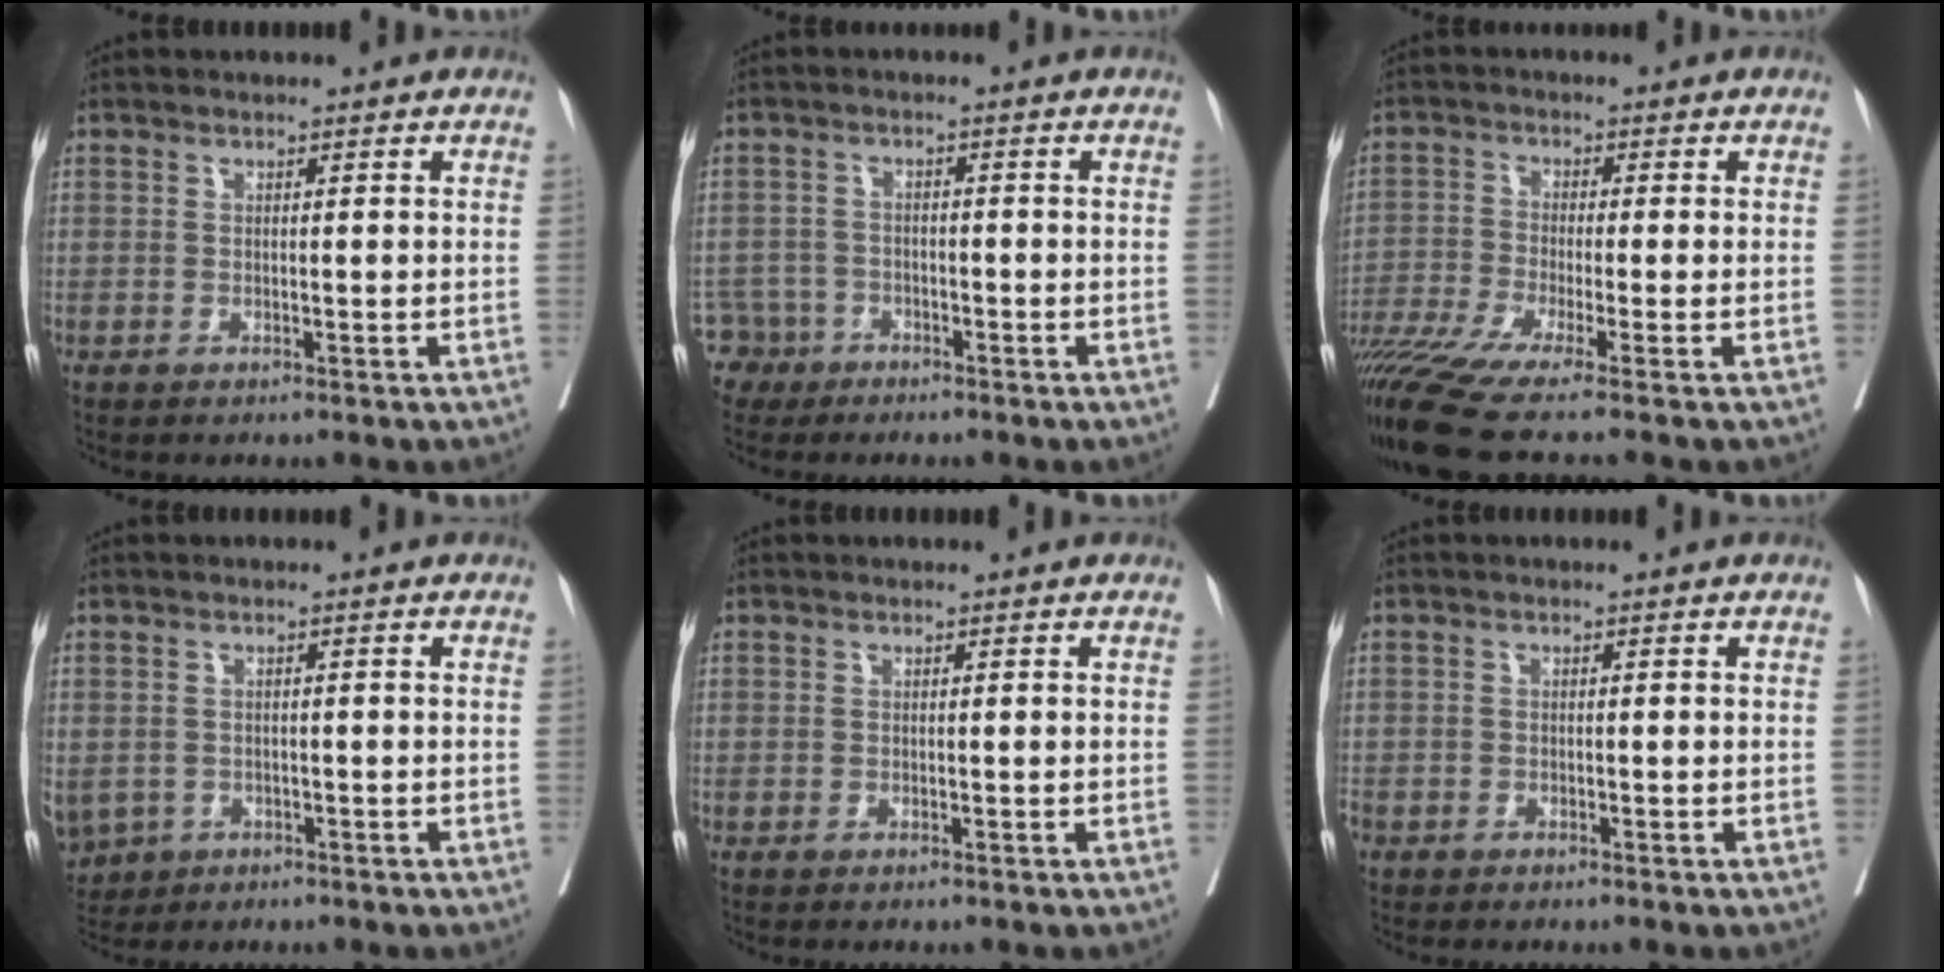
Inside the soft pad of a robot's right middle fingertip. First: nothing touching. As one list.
[{"total": 4.4, "force": [-3.1, 3.0, -0.9], "torque": [0.014, 0.007, -0.060]}, {"total": 14.2, "force": [-11.0, -0.5, 8.9], "torque": [-0.184, -0.037, -0.195]}, {"total": 9.7, "force": [-3.8, 8.3, 3.3], "torque": [-0.108, -0.005, -0.050]}, {"total": 0.0}, {"total": 1.9, "force": [-1.3, 1.3, 0.5], "torque": [-0.020, -0.002, -0.027]}]